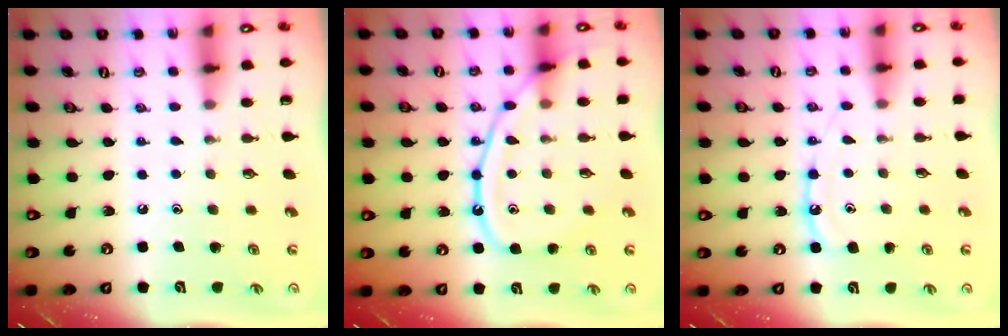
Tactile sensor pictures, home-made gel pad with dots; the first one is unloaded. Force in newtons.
{"total": 13.8, "press": 13.7, "slide": 1.3}
{"total": 10.2, "press": 10.1, "slide": 0.5}